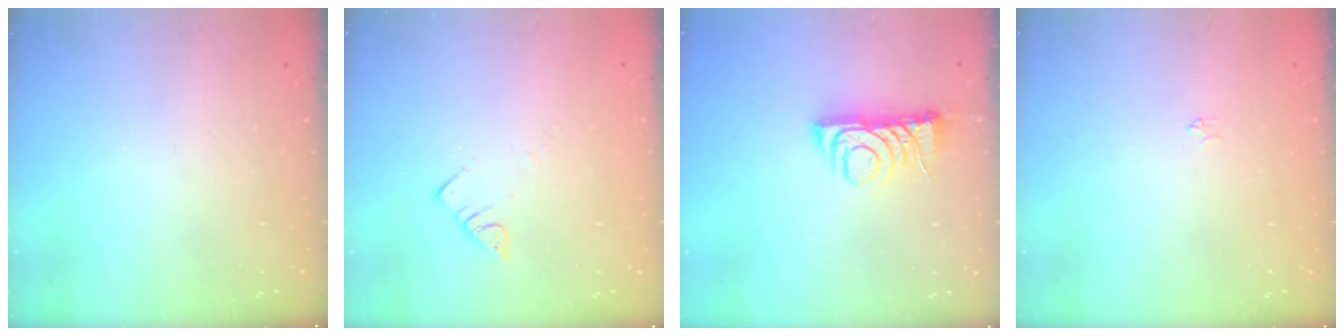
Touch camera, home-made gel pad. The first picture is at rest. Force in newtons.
{"total": 2.8, "press": 2.8, "slide": 0.2}
{"total": 7.0, "press": 7.0, "slide": 0.7}
{"total": 2.2, "press": 2.2, "slide": 0.3}